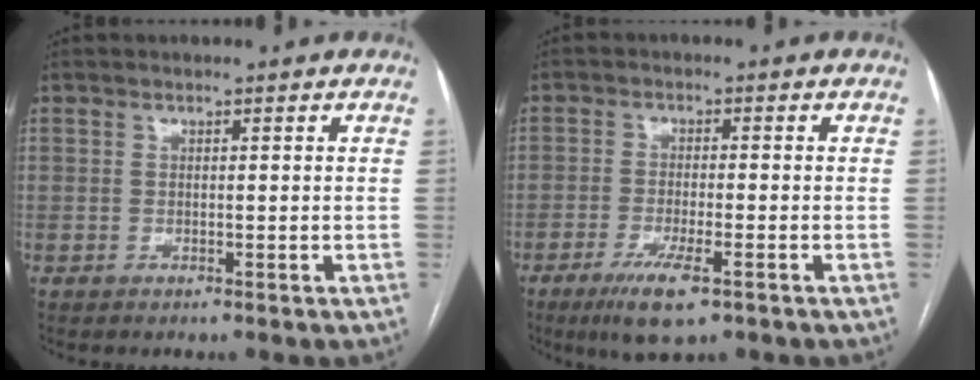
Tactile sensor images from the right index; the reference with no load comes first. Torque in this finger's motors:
{"motor_torque": [1.02, -0.17, 0.38, 0.09]}